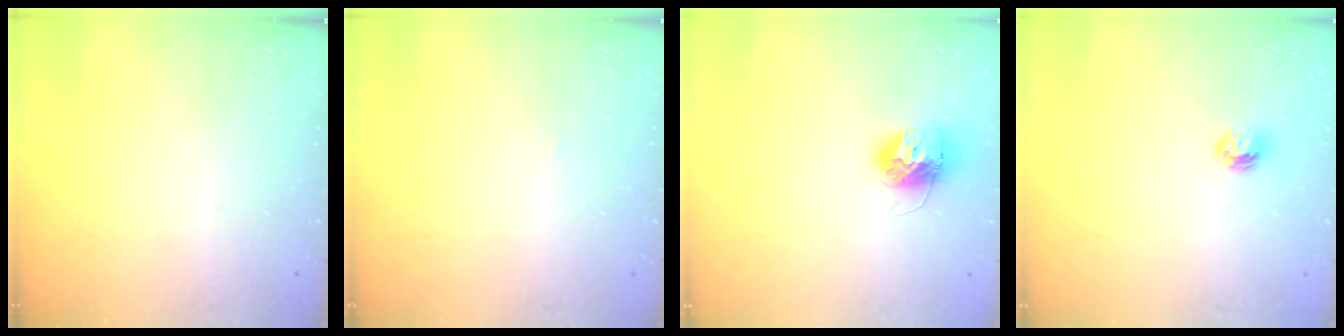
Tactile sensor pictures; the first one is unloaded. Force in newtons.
{"total": 1.1, "press": 1.1, "slide": 0.1}
{"total": 11.8, "press": 11.8, "slide": 0.9}
{"total": 5.7, "press": 5.6, "slide": 0.7}